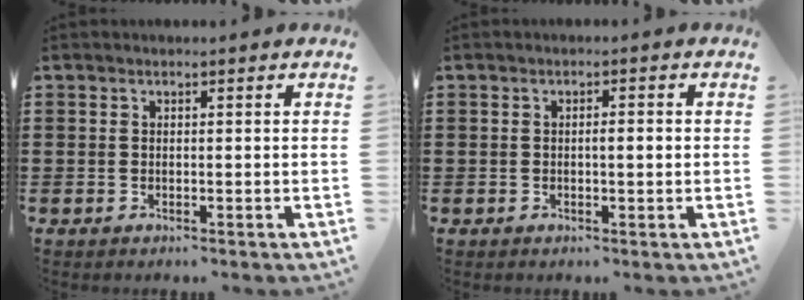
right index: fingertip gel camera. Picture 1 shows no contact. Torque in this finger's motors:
{"motor_torque": [0.35, -0.43, 0.06, 0.04]}